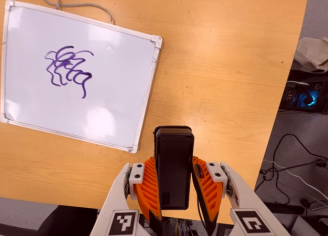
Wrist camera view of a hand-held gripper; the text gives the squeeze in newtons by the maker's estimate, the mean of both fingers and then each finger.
{"total": 4.5, "left": 2.9, "right": 6.1}